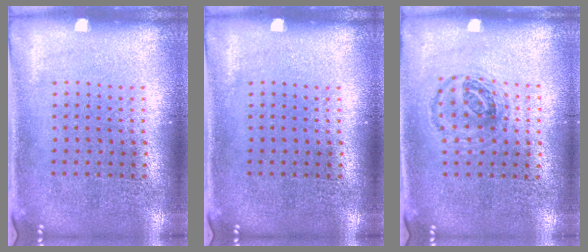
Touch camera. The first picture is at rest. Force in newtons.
{"total": 0.0}
{"total": 0.9, "press": 0.8, "slide": 0.4}